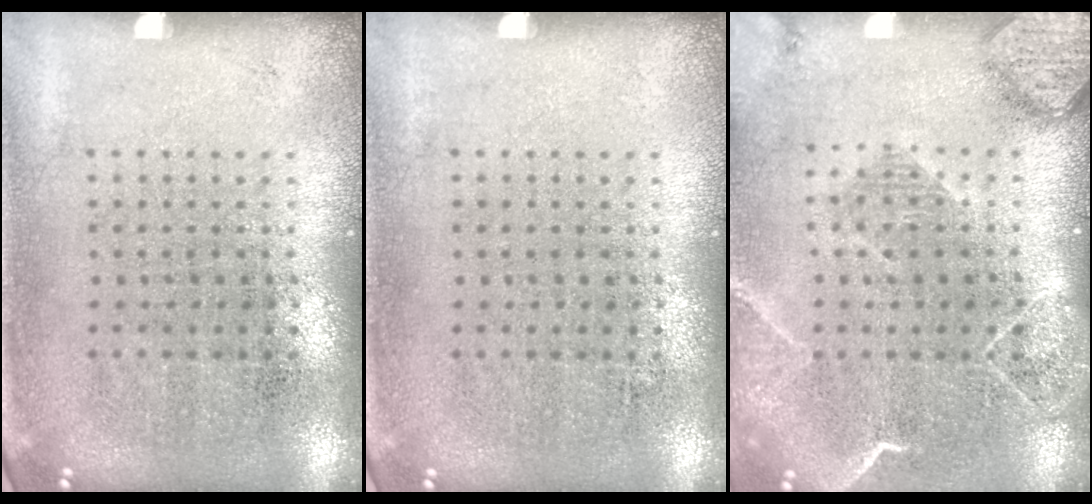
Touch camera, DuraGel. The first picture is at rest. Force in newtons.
{"total": 0.0}
{"total": 2.2, "press": 2.0, "slide": 1.1}